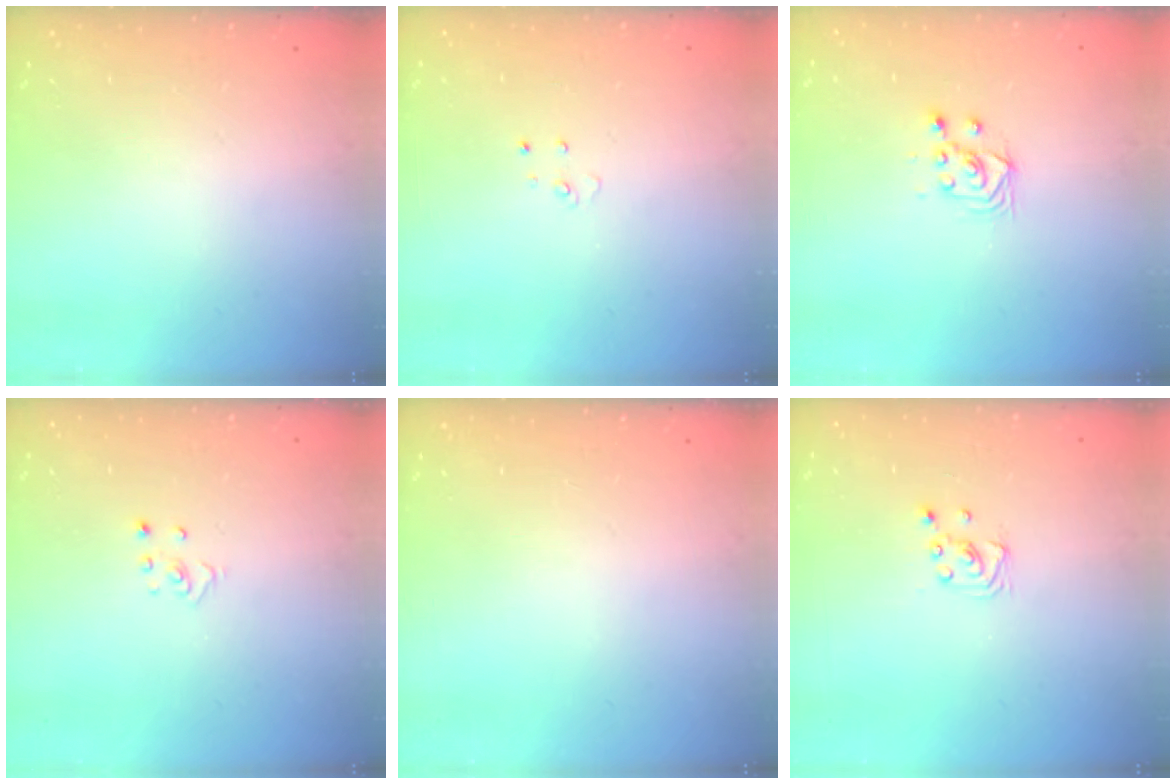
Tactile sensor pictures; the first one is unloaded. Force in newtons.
{"total": 2.7, "press": 2.7, "slide": 0.2}
{"total": 3.7, "press": 3.4, "slide": 1.6}
{"total": 2.3, "press": 2.3, "slide": 0.2}
{"total": 0.0}
{"total": 2.1, "press": 2.1, "slide": 0.2}